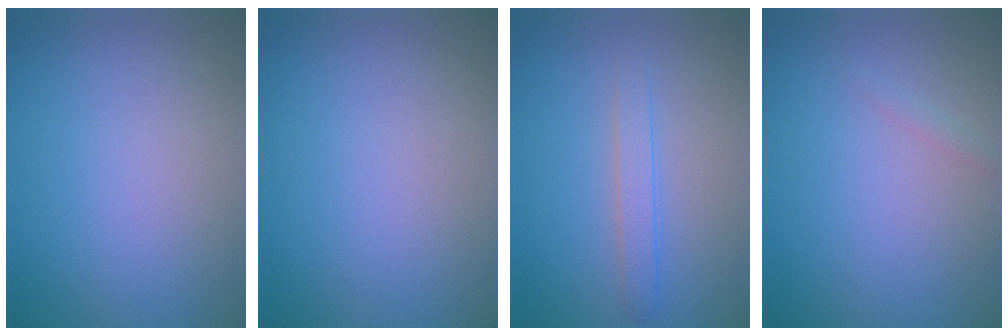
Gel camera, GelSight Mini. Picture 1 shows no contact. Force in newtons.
{"total": 0.0}
{"total": 1.8, "press": 1.8, "slide": 0.1}
{"total": 0.5, "press": 0.5, "slide": 0.0}